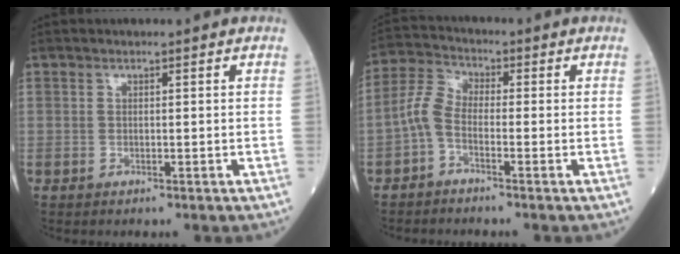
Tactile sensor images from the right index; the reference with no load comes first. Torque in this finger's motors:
{"motor_torque": [0.45, -0.42, 0.31, 0.05]}